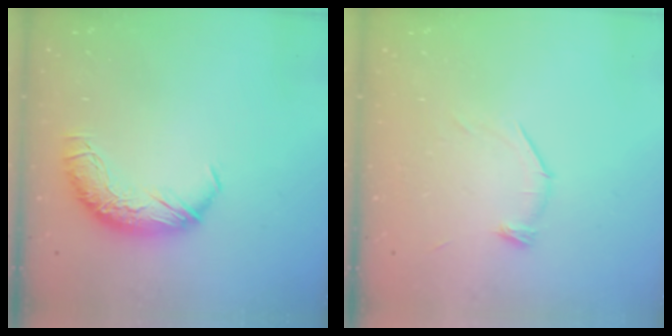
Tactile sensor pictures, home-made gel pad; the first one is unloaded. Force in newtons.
{"total": 8.6, "press": 8.6, "slide": 0.7}